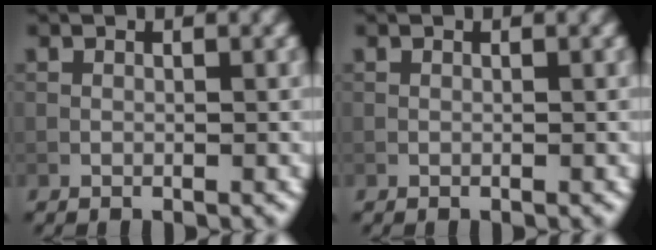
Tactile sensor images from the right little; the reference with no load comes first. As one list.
[{"total": 0.0}]